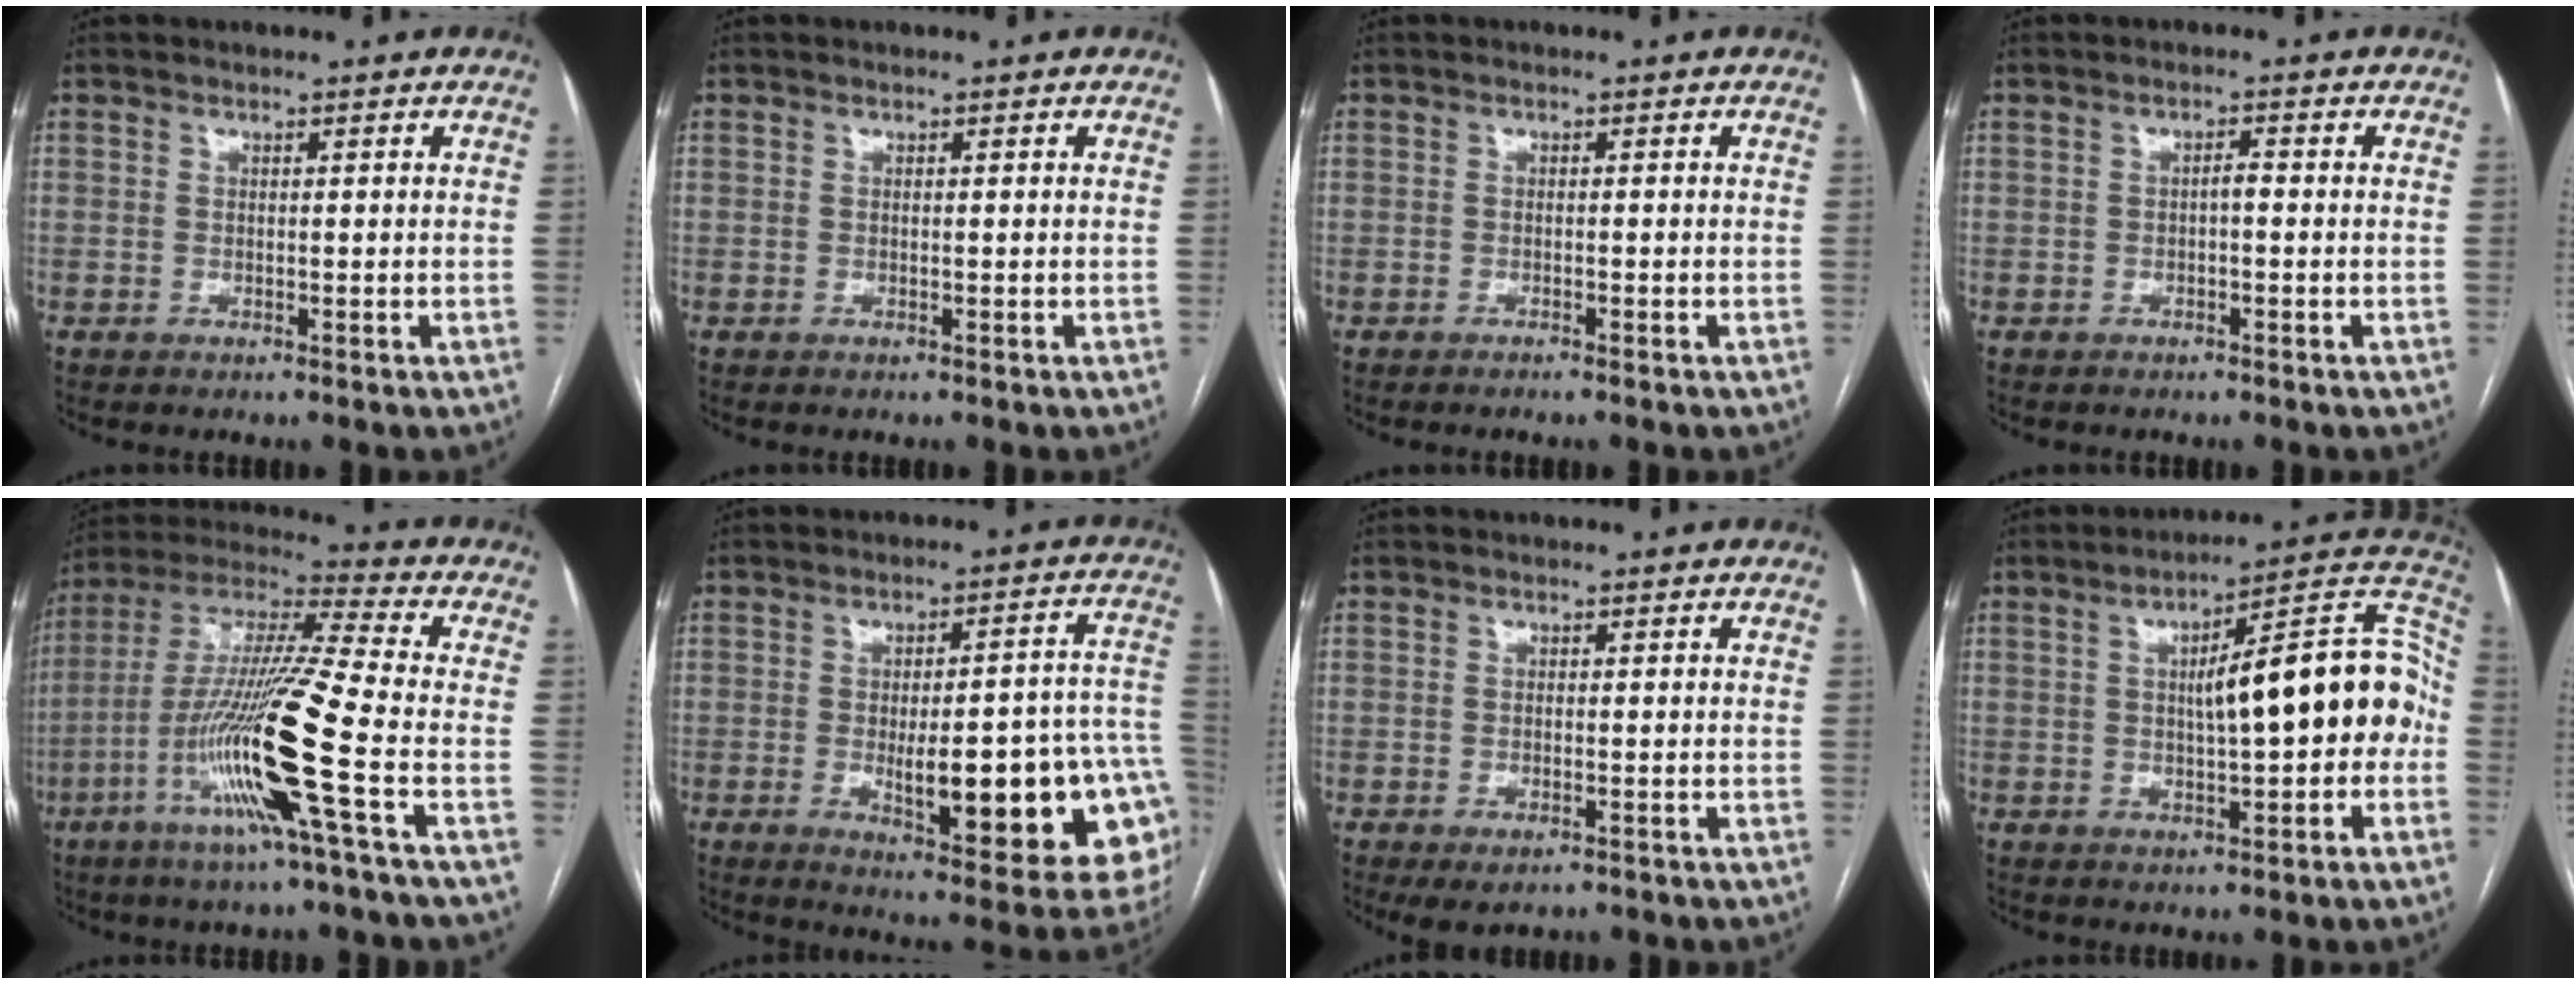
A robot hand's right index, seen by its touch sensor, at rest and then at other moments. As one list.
[{"total": 0.0}, {"total": 1.3, "force": [-1.1, -0.2, 0.7], "torque": [-0.011, 0.002, -0.014]}, {"total": 1.3, "force": [-0.3, 0.4, 1.2], "torque": [-0.017, 0.004, -0.005]}, {"total": 18.0, "force": [-6.2, -1.1, 16.9], "torque": [-0.338, -0.017, -0.127]}, {"total": 22.6, "force": [-4.9, 5.6, 21.3], "torque": [-0.180, 0.019, -0.042]}, {"total": 3.2, "force": [-1.9, 1.3, 2.2], "torque": [-0.037, -0.006, -0.021]}, {"total": 15.7, "force": [0.1, 3.5, 15.3], "torque": [-0.208, 0.049, 0.004]}]